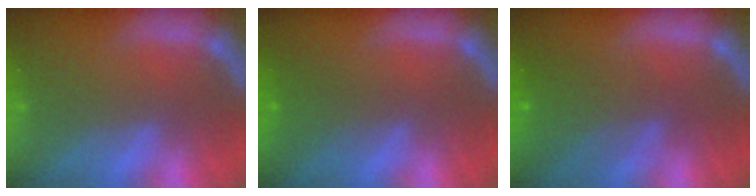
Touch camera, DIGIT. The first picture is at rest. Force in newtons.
{"total": 2.0}
{"total": 4.6}